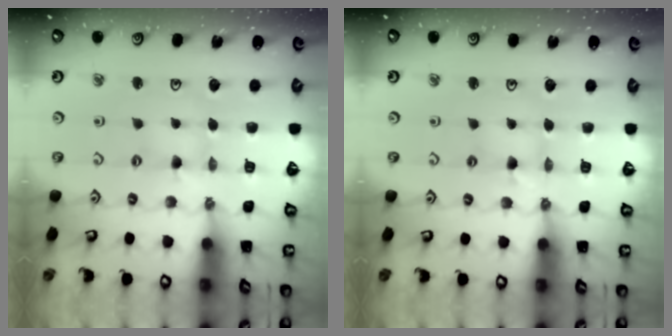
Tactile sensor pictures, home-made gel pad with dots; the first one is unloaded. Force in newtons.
{"total": 3.3, "press": 3.3, "slide": 0.3}